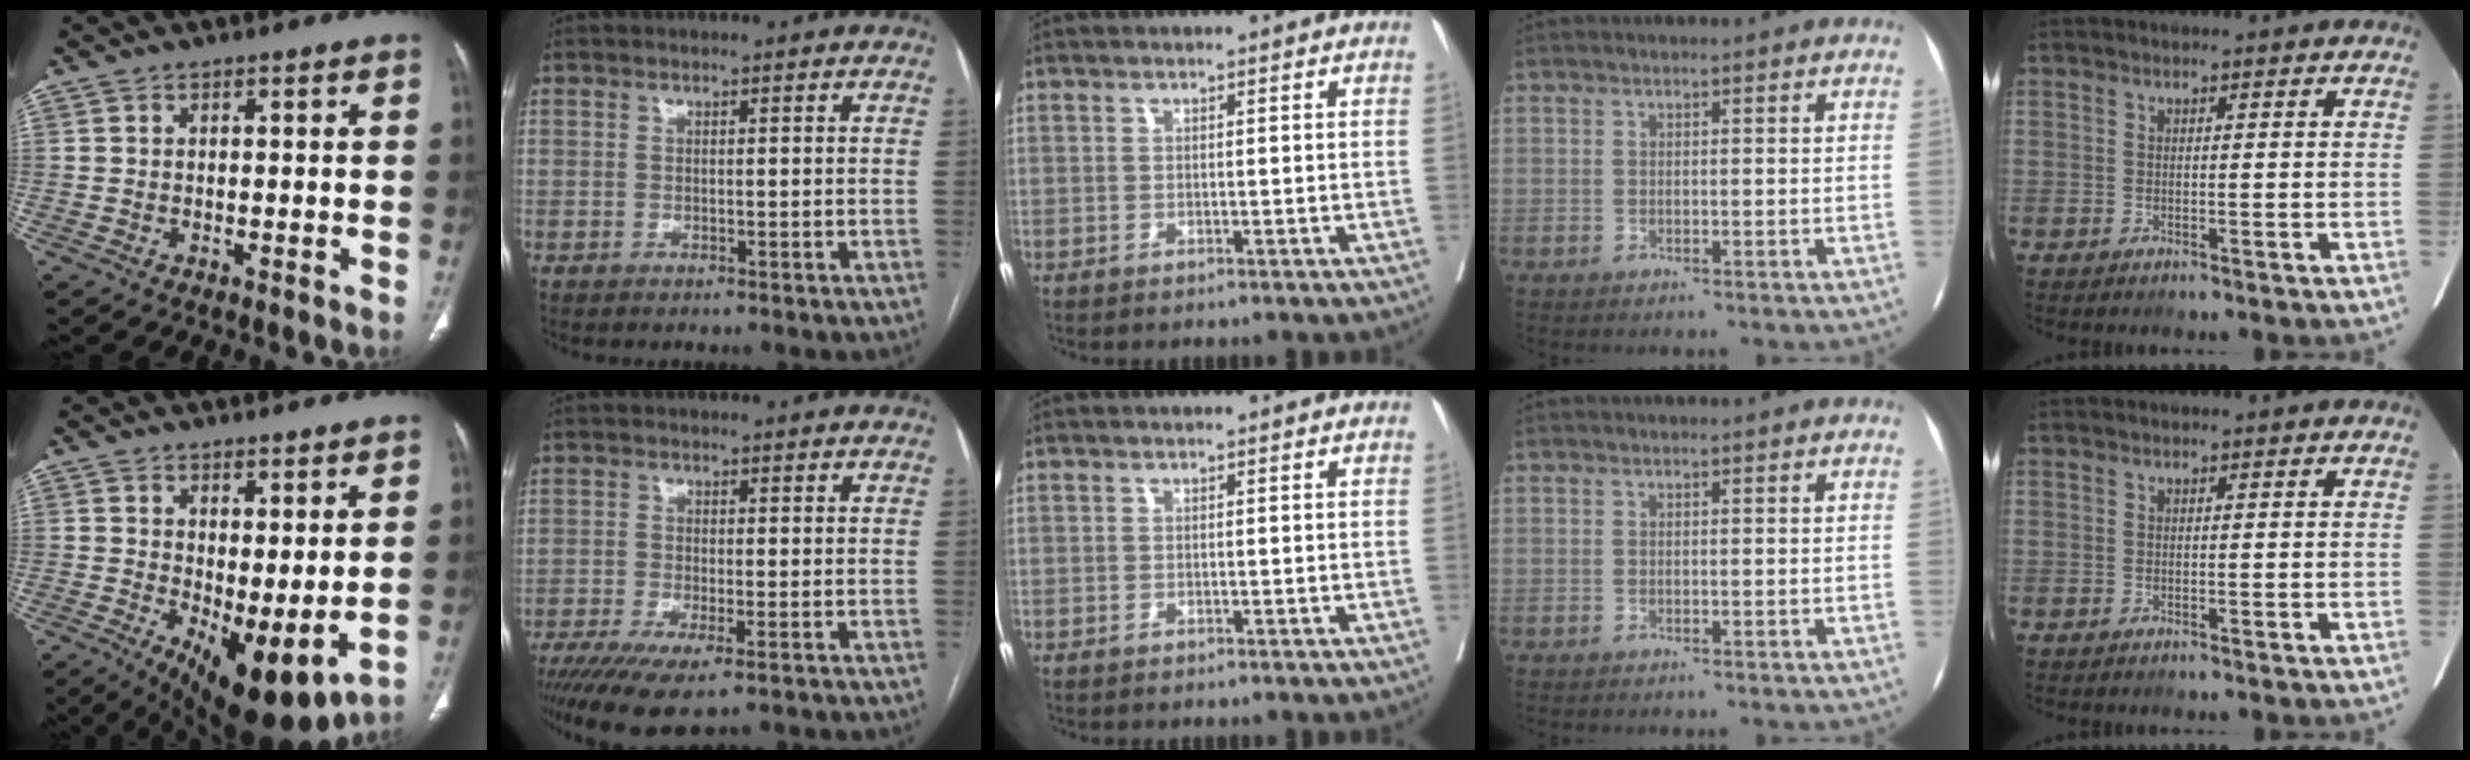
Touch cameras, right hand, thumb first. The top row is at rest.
{"thumb": {"total": 11.2, "force": [-0.2, 4.3, 10.3], "torque": [-0.154, -0.025, 0.013]}, "index": {"total": 8.4, "force": [-5.3, 1.7, 6.2], "torque": [-0.100, -0.021, -0.088]}}